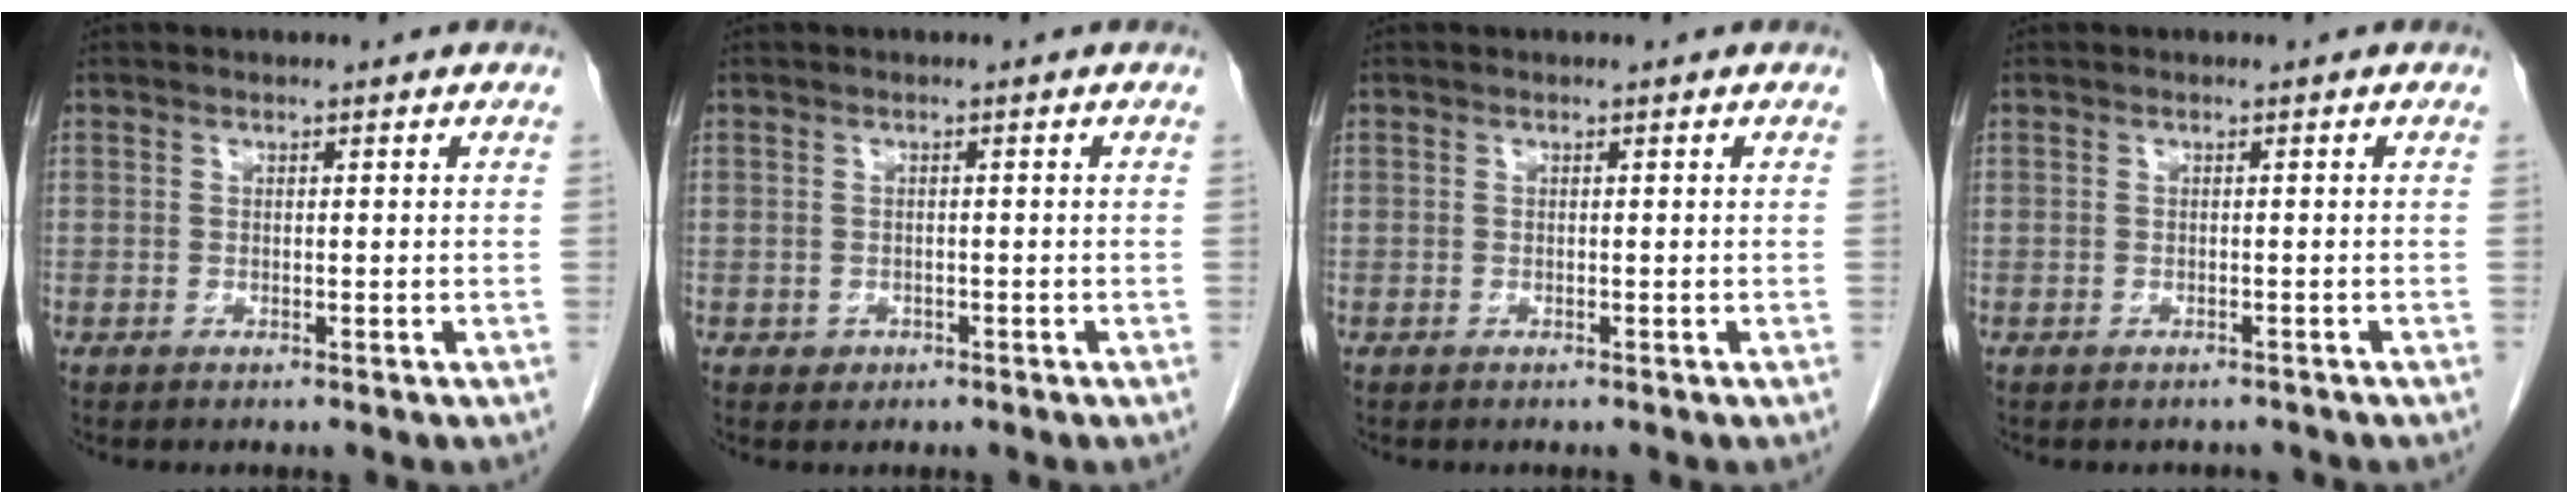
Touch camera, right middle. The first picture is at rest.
{"total": 1.2, "force": [-0.5, 1.0, 0.2], "torque": [-0.002, 0.004, -0.004]}
{"total": 0.0}
{"total": 1.6, "force": [-1.4, 0.6, 0.1], "torque": [-0.008, -0.002, -0.020]}